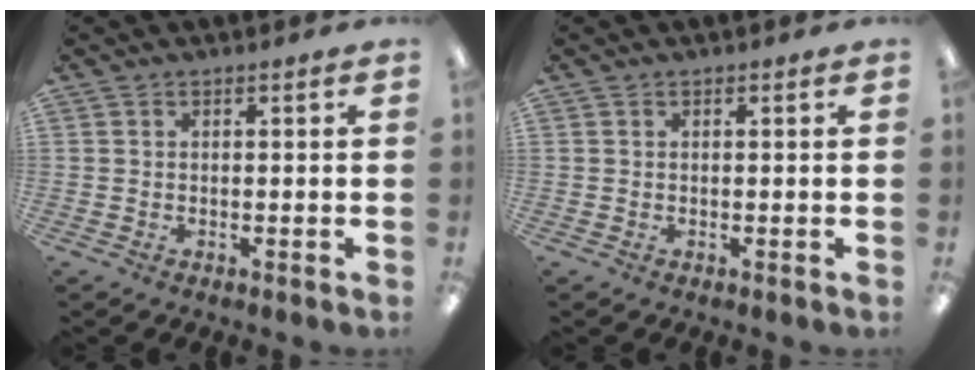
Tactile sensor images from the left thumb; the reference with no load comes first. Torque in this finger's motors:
{"motor_torque": [-0.11, 0.02, -0.14, 0.06, 0.00]}